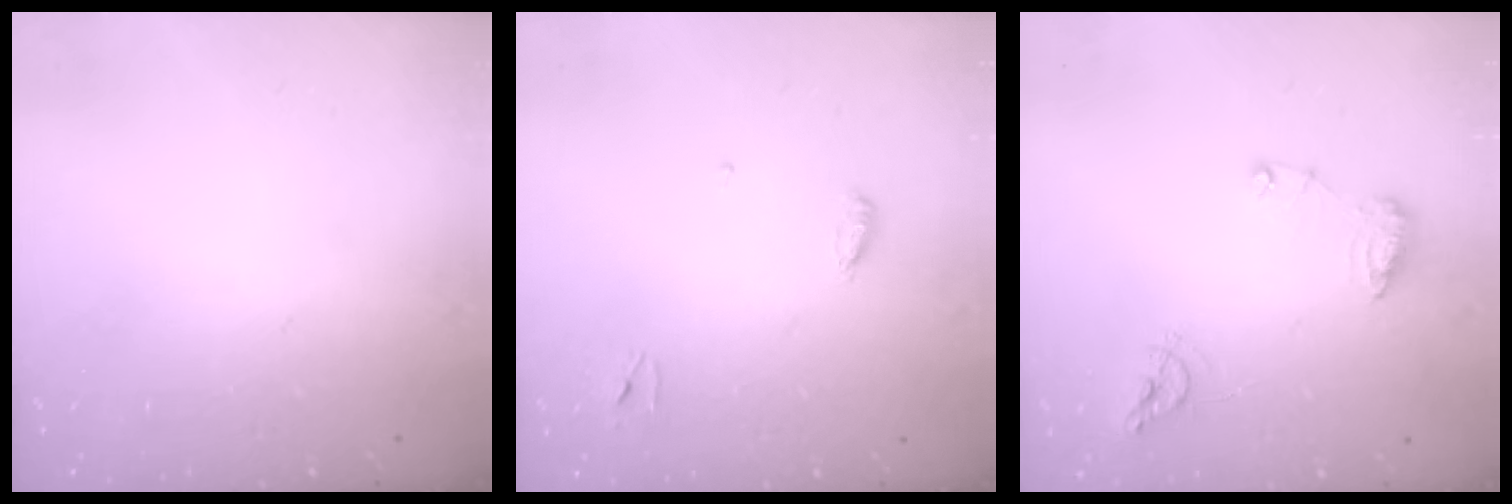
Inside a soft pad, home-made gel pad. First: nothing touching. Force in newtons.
{"total": 3.4, "press": 3.4, "slide": 0.3}
{"total": 8.9, "press": 8.9, "slide": 1.0}